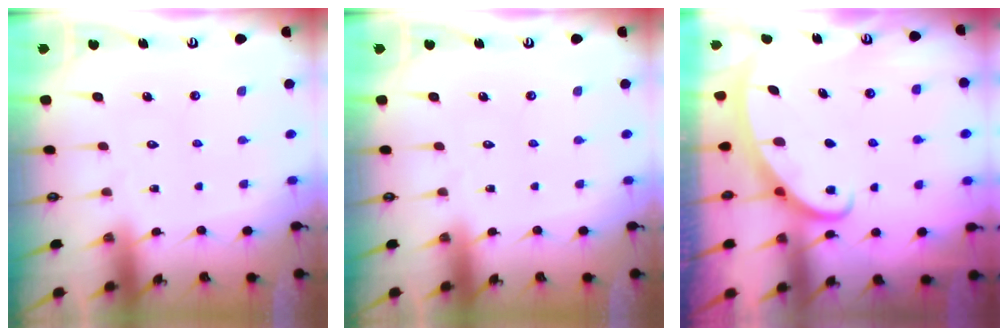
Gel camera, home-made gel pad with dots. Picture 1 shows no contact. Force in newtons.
{"total": 0.0}
{"total": 2.7, "press": 2.7, "slide": 0.4}